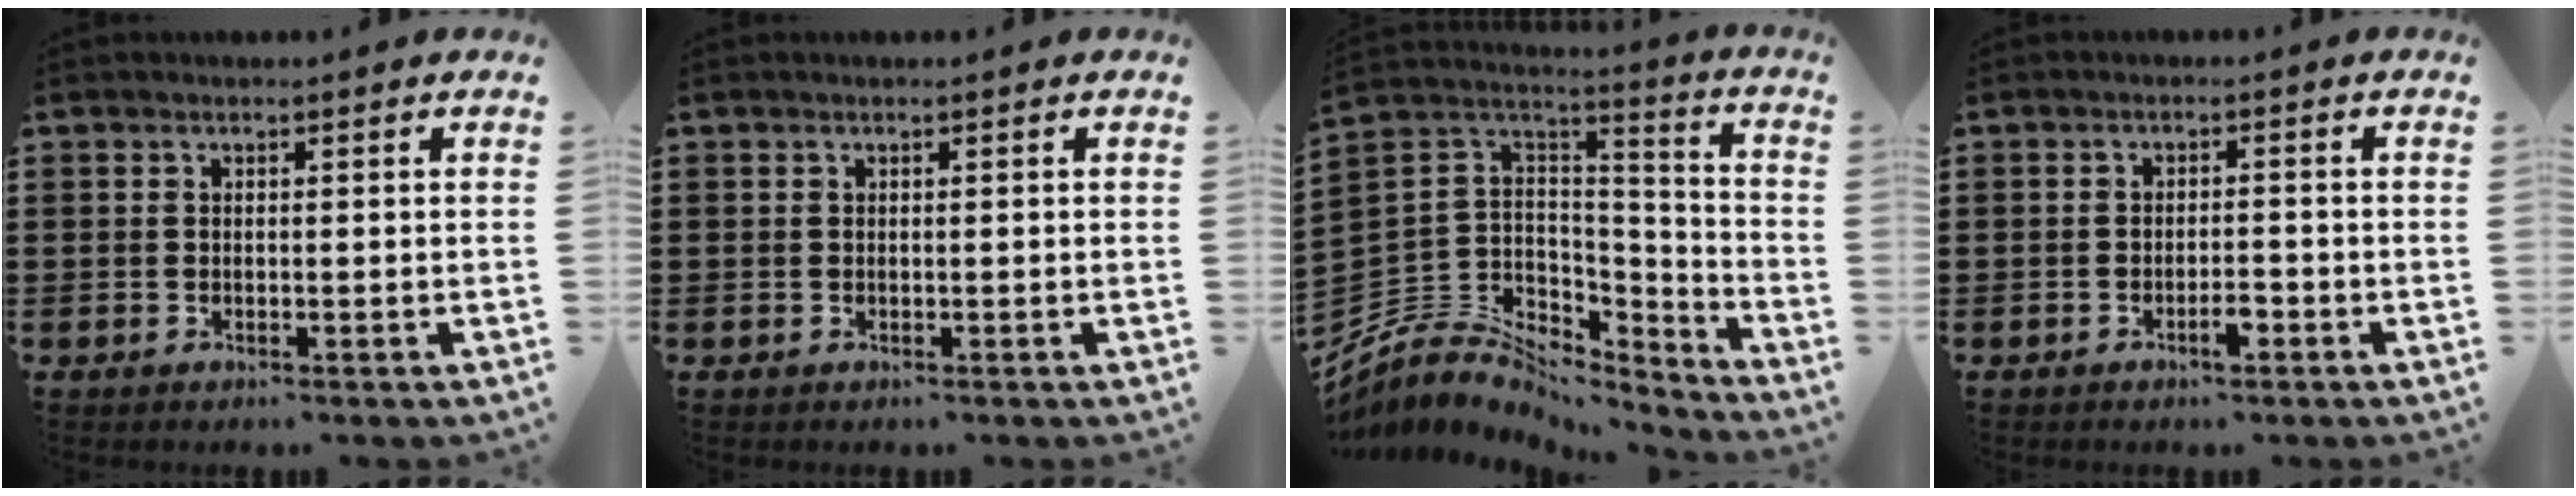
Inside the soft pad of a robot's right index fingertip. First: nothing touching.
{"total": 0.0}
{"total": 6.4, "force": [-3.7, 5.1, 1.3], "torque": [-0.060, -0.013, -0.075]}
{"total": 2.8, "force": [-1.5, 0.8, 2.2], "torque": [-0.037, 0.002, -0.026]}